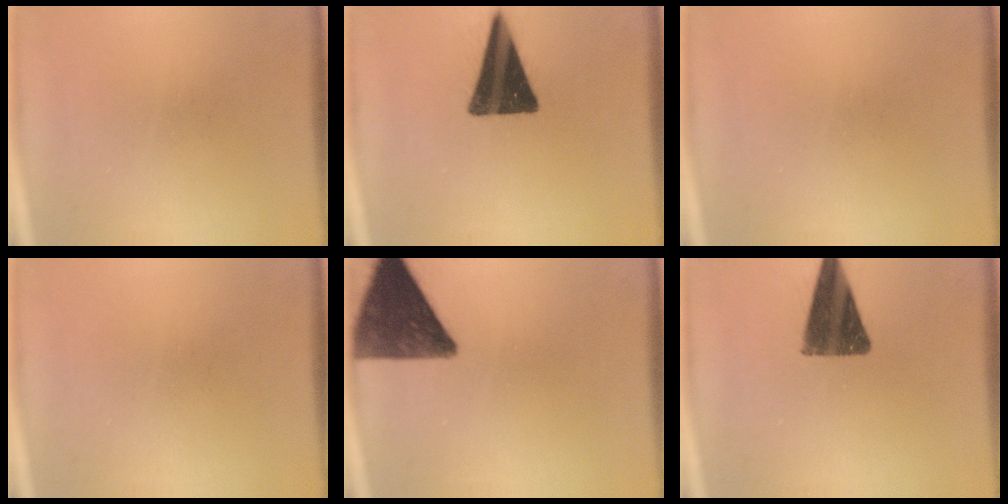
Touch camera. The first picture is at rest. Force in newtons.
{"total": 16.8}
{"total": 0.0}
{"total": 0.0}
{"total": 12.8}
{"total": 12.2}